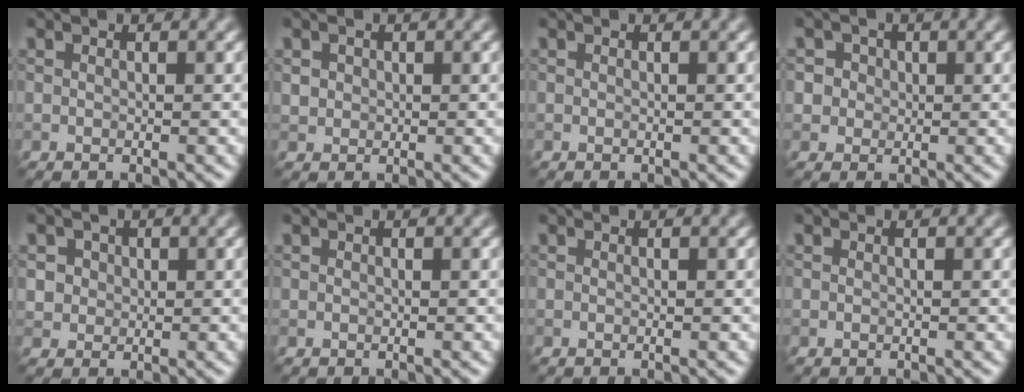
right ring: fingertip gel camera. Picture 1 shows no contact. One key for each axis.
{"total": 1.1, "fx": 0.2, "fy": 1.0, "fz": 0.3, "tx": -0.002, "ty": -0.004, "tz": 0.008}
{"total": 0.0}
{"total": 3.8, "fx": 1.2, "fy": 3.3, "fz": 1.3, "tx": -0.010, "ty": 0.015, "tz": 0.014}
{"total": 2.4, "fx": 0.7, "fy": 2.1, "fz": 0.8, "tx": -0.017, "ty": 0.002, "tz": 0.023}
{"total": 0.0}
{"total": 0.0}
{"total": 0.0}